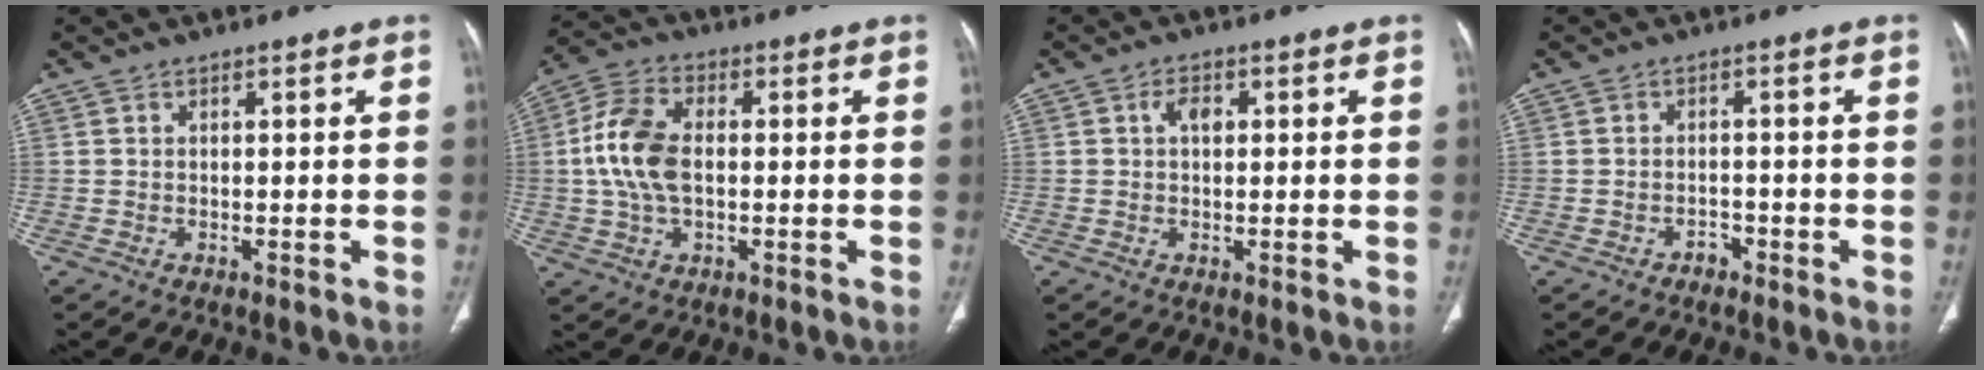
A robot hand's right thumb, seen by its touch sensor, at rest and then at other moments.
{"total": 11.0, "force": [0.1, 6.5, 8.9], "torque": [-0.184, 0.012, 0.000]}
{"total": 2.7, "force": [0.6, 1.7, 2.0], "torque": [-0.025, 0.004, 0.005]}
{"total": 1.6, "force": [-1.2, 1.0, 0.4], "torque": [-0.003, 0.009, -0.022]}